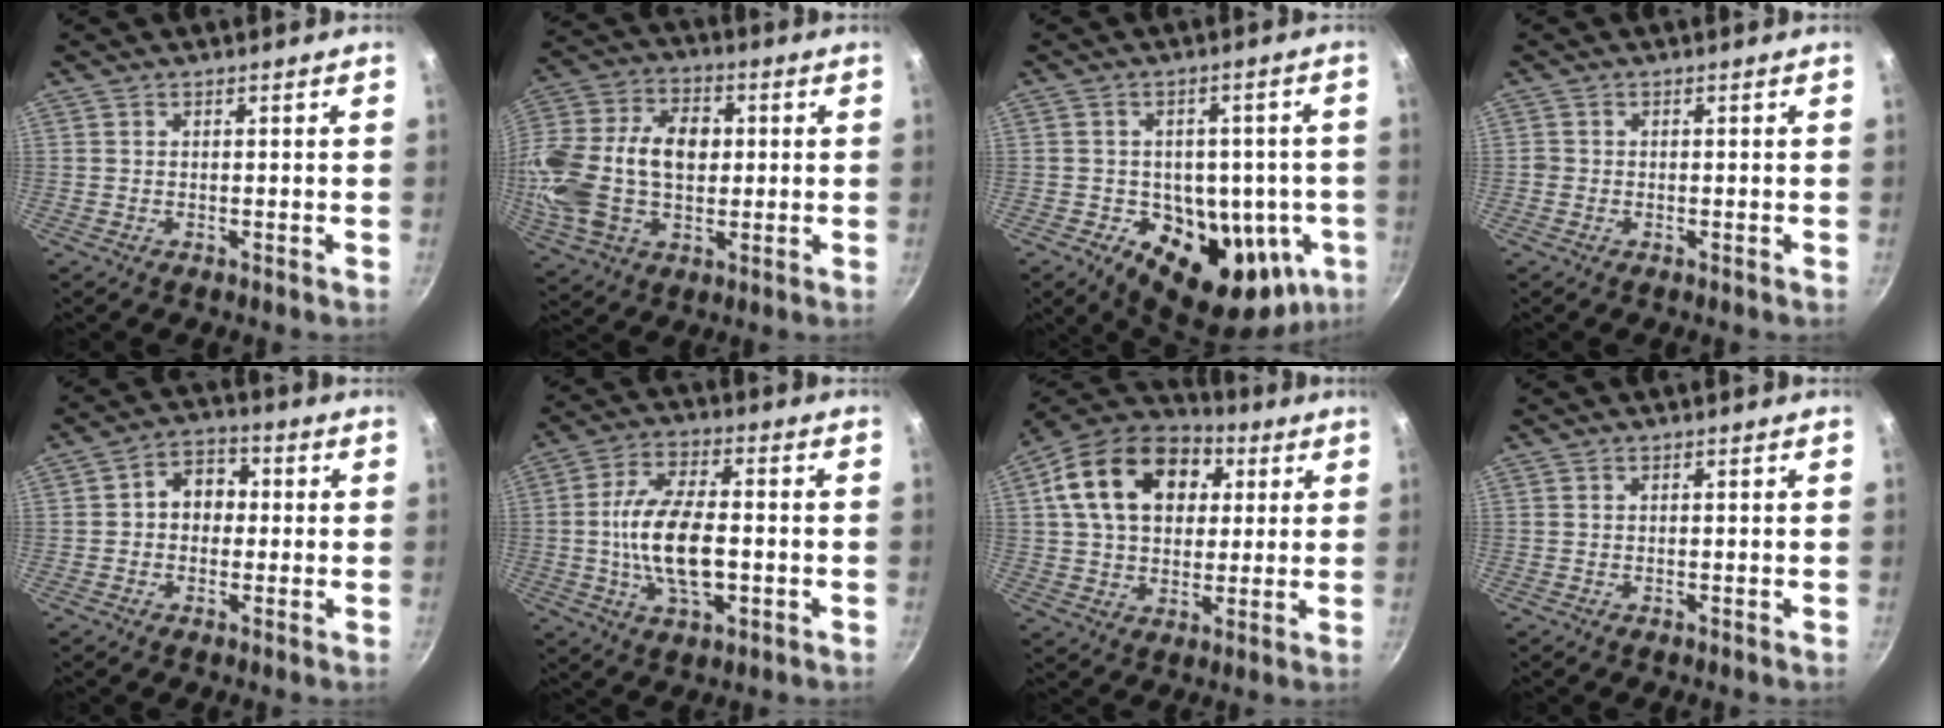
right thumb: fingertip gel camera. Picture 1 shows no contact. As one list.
[{"total": 21.9, "force": [0.8, 14.5, 16.3], "torque": [-0.304, 0.030, 0.009]}, {"total": 19.4, "force": [-5.4, 12.7, 13.6], "torque": [-0.154, -0.002, -0.061]}, {"total": 0.8, "force": [-0.3, 0.8, 0.2], "torque": [-0.003, 0.001, -0.007]}, {"total": 7.0, "force": [0.3, 5.6, 4.3], "torque": [-0.025, 0.018, -0.008]}, {"total": 14.0, "force": [-1.8, 6.9, 12.1], "torque": [-0.214, 0.021, -0.035]}, {"total": 20.1, "force": [5.9, 14.1, 13.1], "torque": [-0.206, 0.014, 0.087]}, {"total": 0.0}]